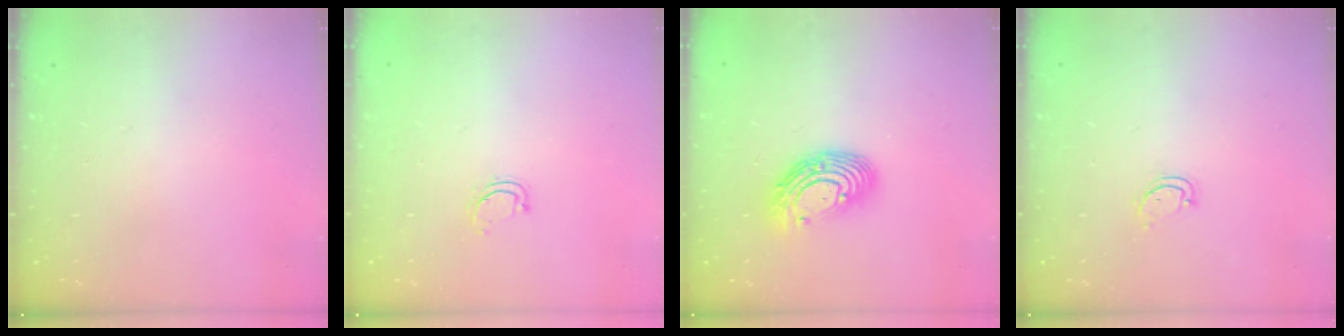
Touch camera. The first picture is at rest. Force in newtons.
{"total": 4.0, "press": 3.9, "slide": 0.4}
{"total": 11.9, "press": 11.8, "slide": 1.3}
{"total": 2.7, "press": 2.6, "slide": 0.3}